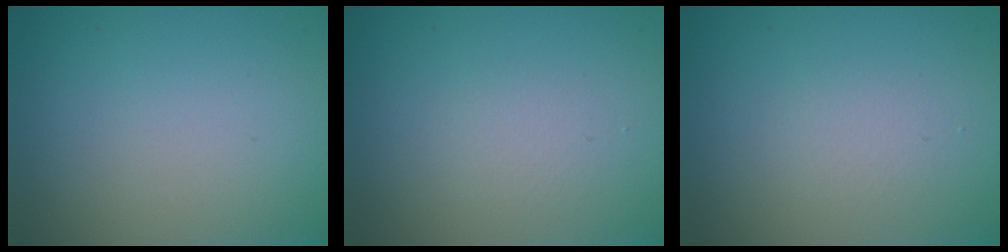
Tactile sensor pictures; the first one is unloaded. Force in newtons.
{"total": 1.1, "press": 1.1, "slide": 0.1}
{"total": 1.1, "press": 1.1, "slide": 0.1}